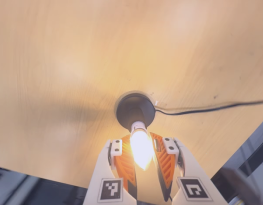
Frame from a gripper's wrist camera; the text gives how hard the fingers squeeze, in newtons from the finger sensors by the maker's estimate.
{"total": 13.7, "left": 13.1, "right": 14.3}